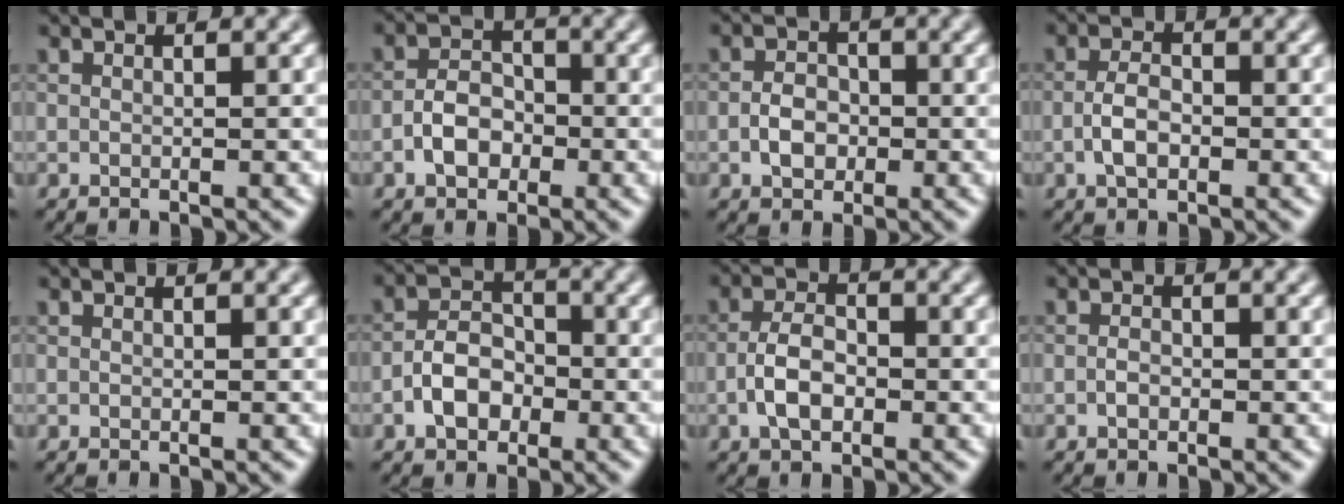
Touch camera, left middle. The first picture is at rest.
{"total": 3.2, "force": [-1.3, 2.2, 1.9], "torque": [-0.029, 0.008, -0.027]}
{"total": 2.5, "force": [-0.7, 1.9, 1.6], "torque": [-0.027, 0.003, -0.018]}
{"total": 2.6, "force": [-0.8, 1.4, 2.0], "torque": [-0.041, 0.003, -0.020]}
{"total": 0.0}
{"total": 3.6, "force": [-1.5, 2.4, 2.2], "torque": [-0.033, 0.009, -0.030]}
{"total": 3.5, "force": [-1.1, 1.9, 2.7], "torque": [-0.050, 0.005, -0.026]}
{"total": 1.0, "force": [-0.4, 0.6, 0.7], "torque": [-0.014, 0.001, -0.010]}